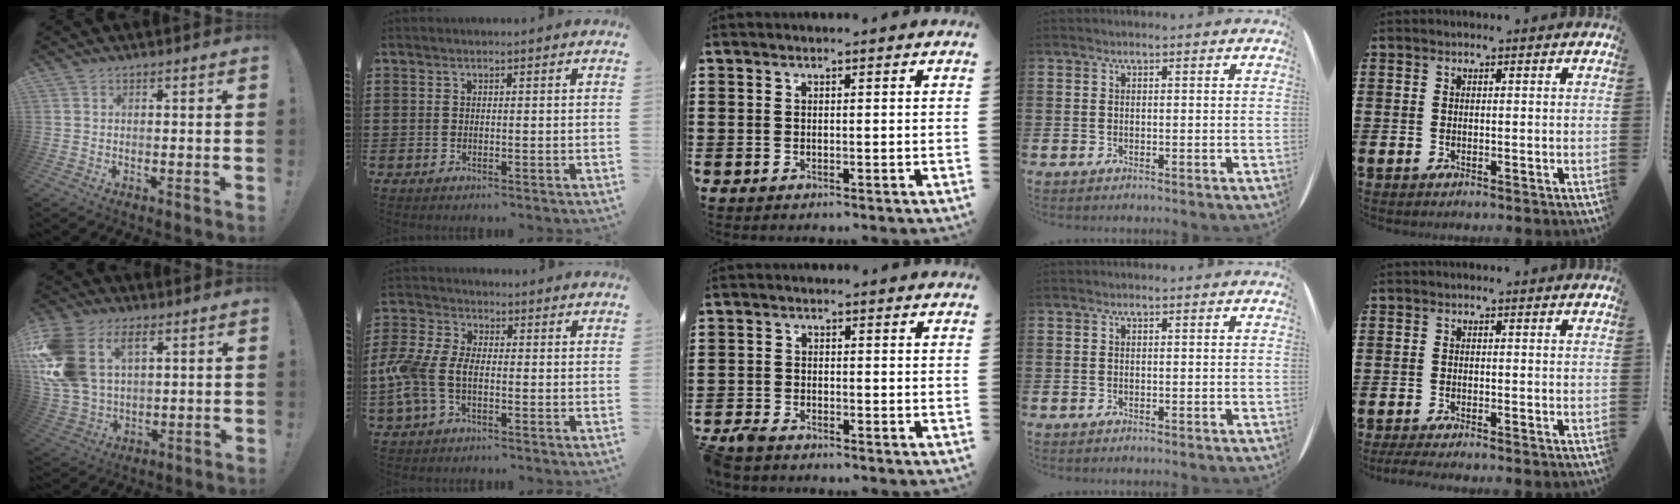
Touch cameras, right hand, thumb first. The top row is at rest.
{"thumb": {"total": 18.7, "force": [6.7, 12.8, 11.9], "torque": [-0.247, -0.023, 0.127]}, "index": {"total": 6.8, "force": [-1.8, 3.8, 5.4], "torque": [-0.150, -0.010, -0.044]}, "middle": {"total": 2.3, "force": [-2.2, 0.4, 0.5], "torque": [-0.033, -0.004, -0.053]}, "little": {"total": 1.2, "force": [-0.9, 0.1, 0.8], "torque": [-0.013, -0.003, -0.017]}}